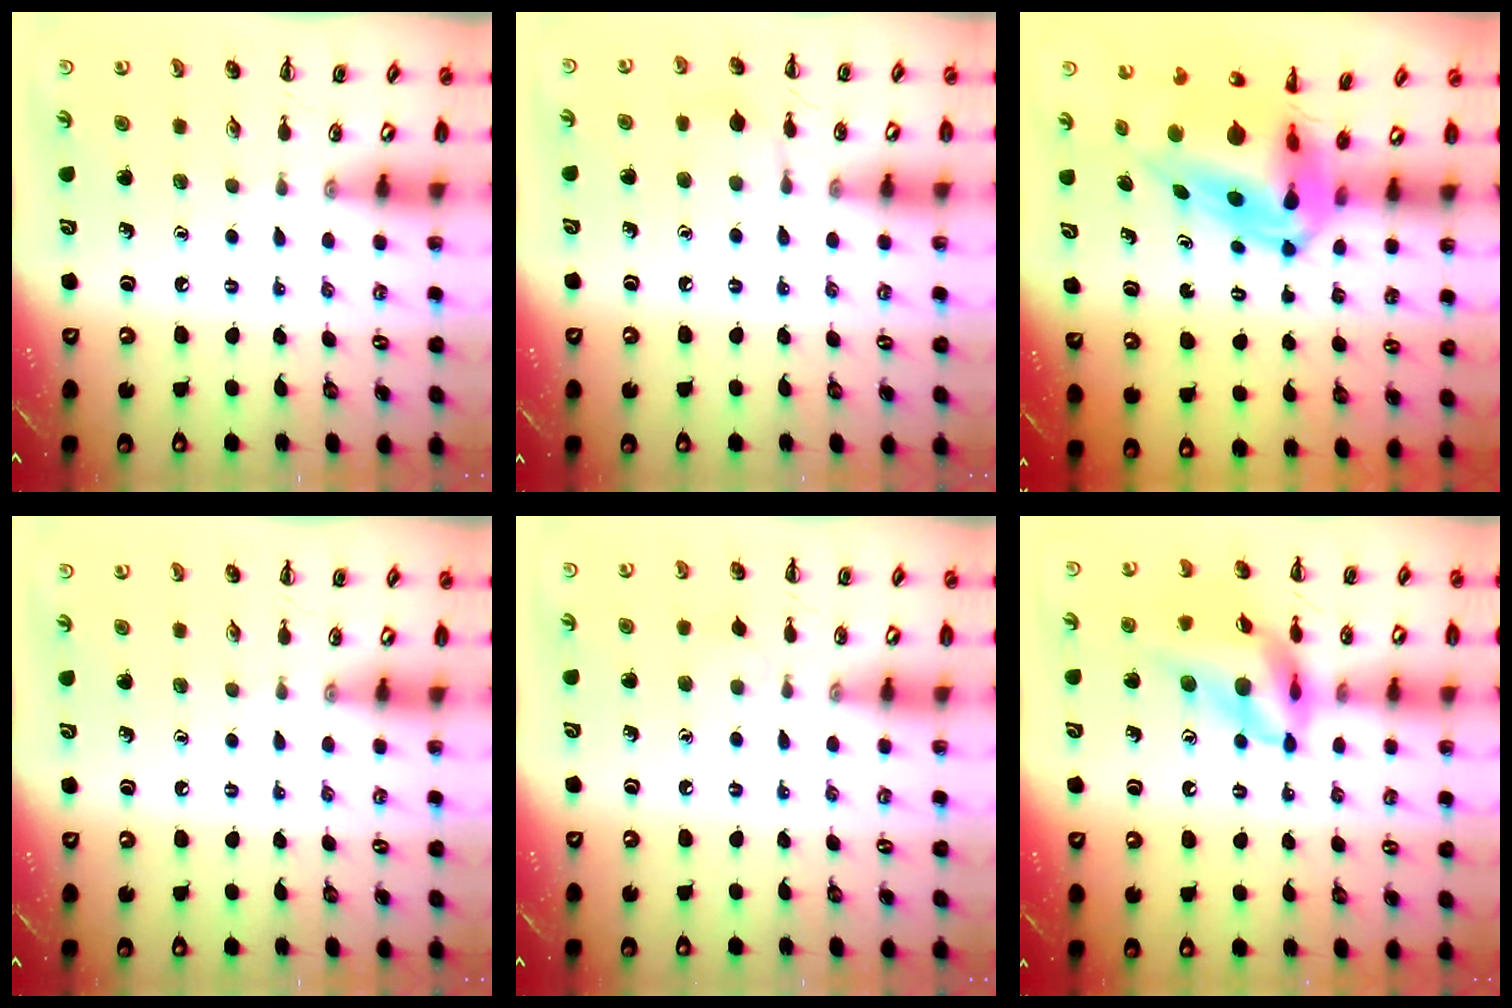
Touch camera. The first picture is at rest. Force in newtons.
{"total": 6.1, "press": 5.8, "slide": 2.0}
{"total": 10.1, "press": 9.6, "slide": 3.2}
{"total": 0.0}
{"total": 3.5, "press": 3.2, "slide": 1.2}
{"total": 14.5, "press": 13.7, "slide": 4.8}